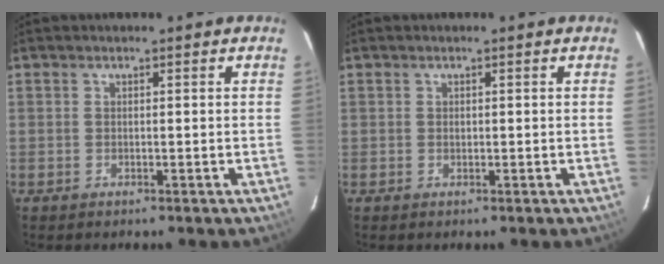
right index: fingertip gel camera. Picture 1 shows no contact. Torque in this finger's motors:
{"motor_torque": [0.30, 0.21, 0.06, 0.02]}